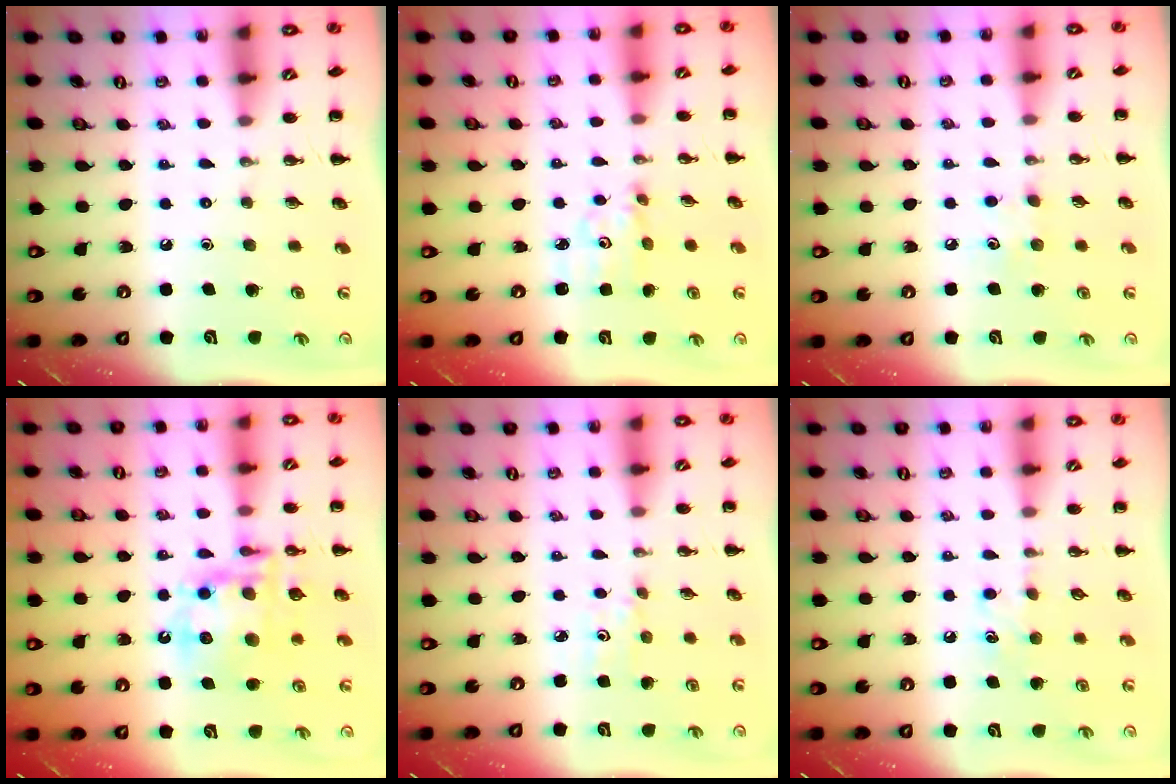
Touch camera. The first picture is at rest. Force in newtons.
{"total": 2.7, "press": 2.7, "slide": 0.3}
{"total": 6.8, "press": 6.6, "slide": 1.7}
{"total": 15.2, "press": 14.7, "slide": 3.8}
{"total": 3.4, "press": 3.3, "slide": 1.1}
{"total": 6.9, "press": 6.6, "slide": 2.0}